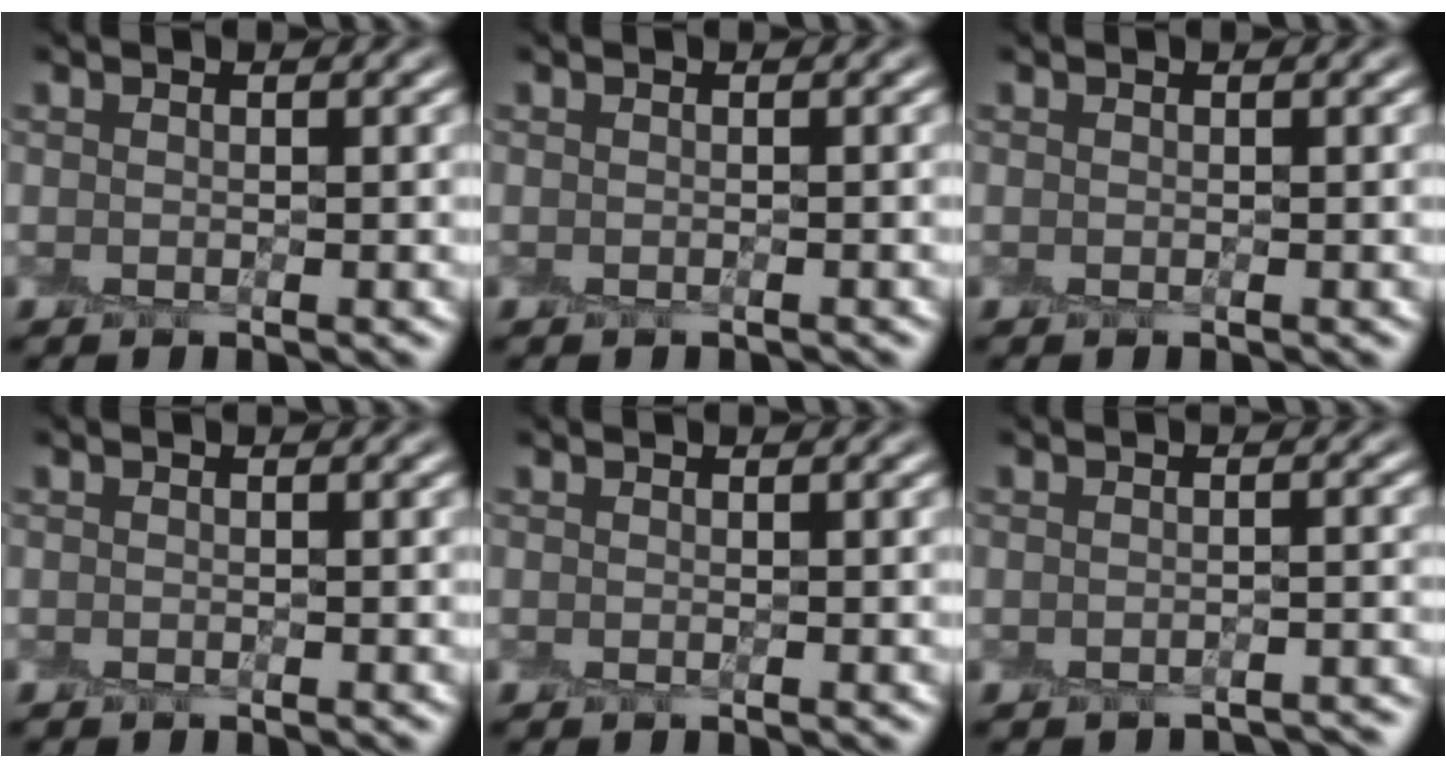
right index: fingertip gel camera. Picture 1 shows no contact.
{"total": 0.7, "force": [-0.7, 0.1, 0.1], "torque": [0.002, -0.004, -0.011]}
{"total": 0.0}
{"total": 0.5, "force": [-0.5, 0.2, -0.1], "torque": [0.005, -0.001, -0.011]}
{"total": 0.0}
{"total": 4.1, "force": [-3.9, 1.0, 0.6], "torque": [-0.009, -0.001, -0.048]}